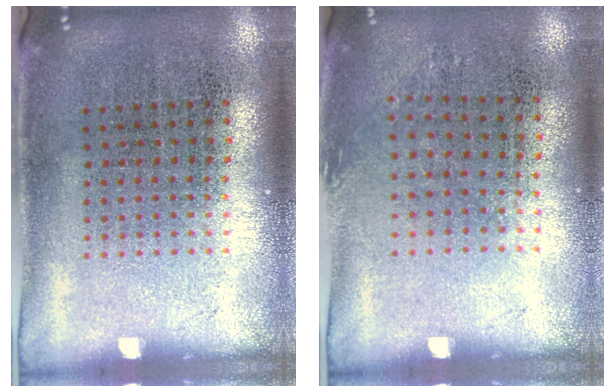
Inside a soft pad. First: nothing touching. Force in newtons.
{"total": 0.7, "press": 0.6, "slide": 0.4}